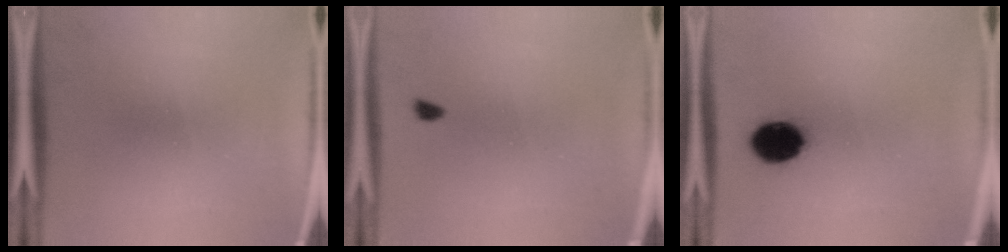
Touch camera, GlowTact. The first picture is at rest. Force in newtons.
{"total": 1.1}
{"total": 10.0}